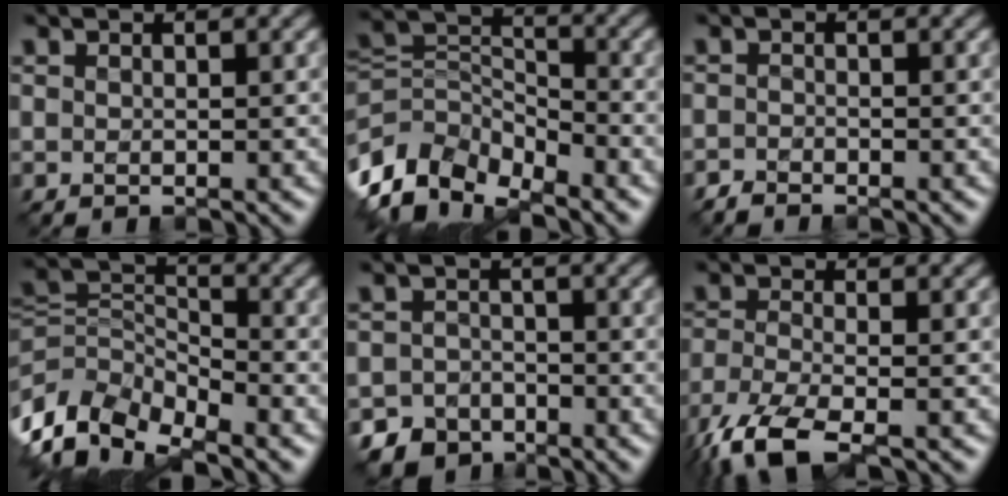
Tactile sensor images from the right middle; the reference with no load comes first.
{"total": 10.1, "force": [-6.1, 5.7, 5.7], "torque": [-0.106, -0.008, -0.130]}
{"total": 1.1, "force": [-1.1, 0.3, 0.1], "torque": [0.001, -0.001, -0.025]}
{"total": 9.5, "force": [-5.2, 5.2, 5.9], "torque": [-0.116, -0.014, -0.111]}
{"total": 5.7, "force": [-4.3, 3.7, 0.8], "torque": [0.015, -0.008, -0.068]}
{"total": 6.8, "force": [-4.5, 2.1, 4.6], "torque": [-0.103, -0.021, -0.098]}